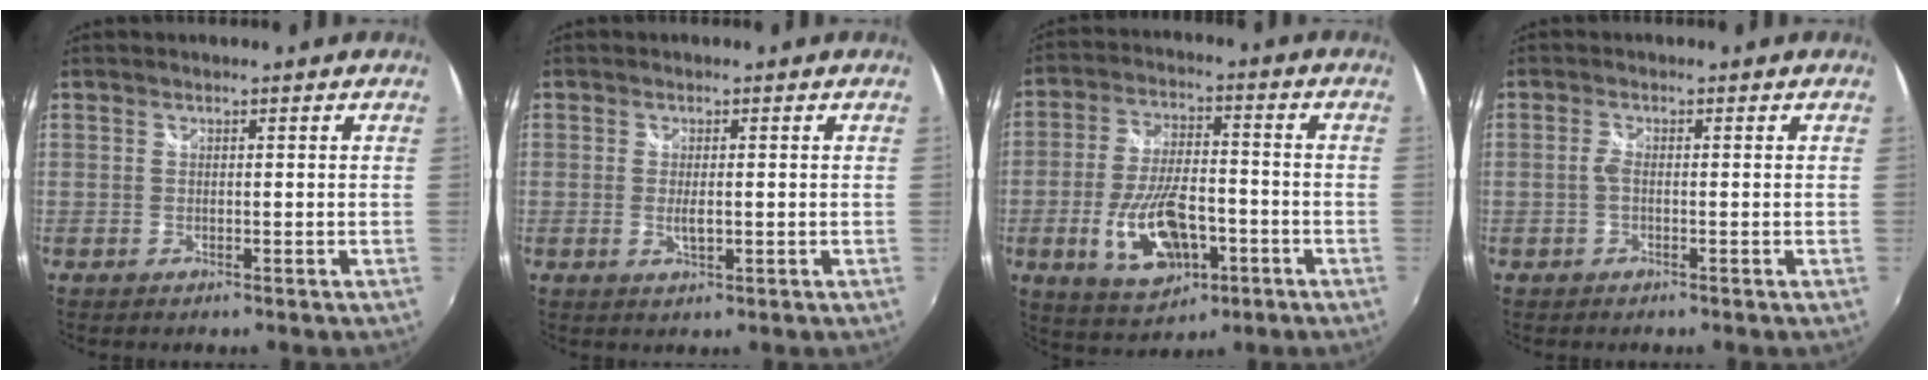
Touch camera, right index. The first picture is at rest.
{"total": 2.6, "force": [-0.3, 0.9, 2.4], "torque": [-0.043, -0.006, -0.002]}
{"total": 13.4, "force": [-4.7, 6.1, 11.0], "torque": [-0.228, -0.009, -0.073]}
{"total": 1.5, "force": [-0.3, 0.5, 1.4], "torque": [-0.029, 0.003, -0.009]}